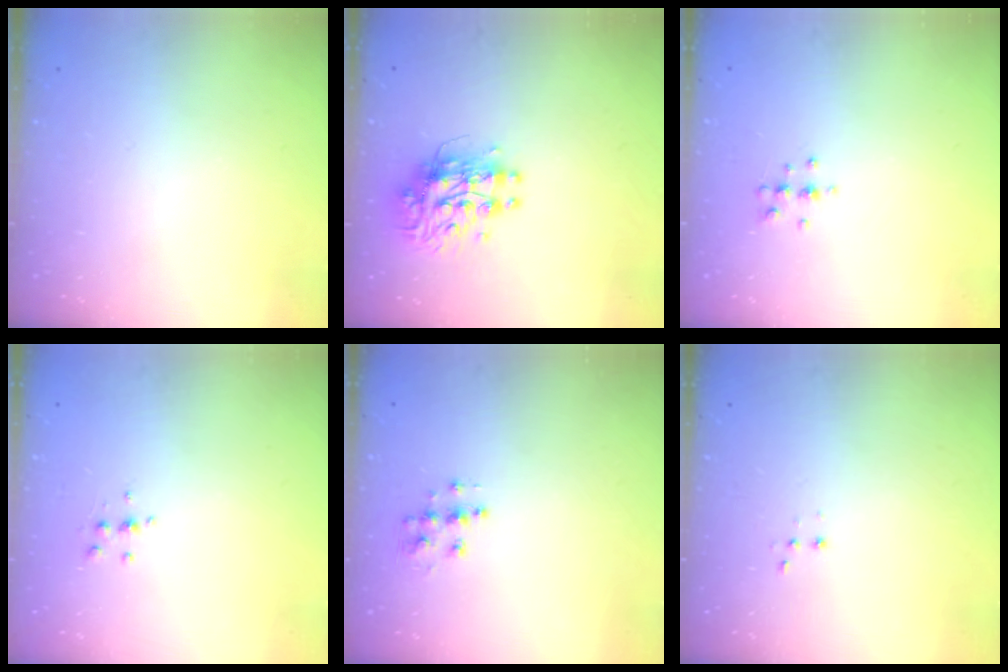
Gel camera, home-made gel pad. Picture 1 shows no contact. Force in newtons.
{"total": 9.7, "press": 9.6, "slide": 0.9}
{"total": 5.6, "press": 5.4, "slide": 1.5}
{"total": 4.9, "press": 4.8, "slide": 1.1}
{"total": 8.6, "press": 8.6, "slide": 0.3}
{"total": 2.8, "press": 2.7, "slide": 0.7}